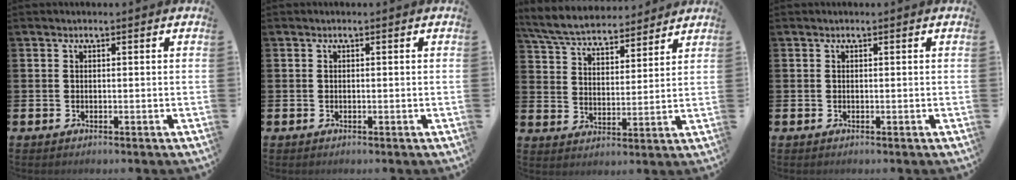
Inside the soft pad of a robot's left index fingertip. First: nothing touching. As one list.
[{"total": 0.0}, {"total": 6.4, "force": [6.2, 1.5, 1.2], "torque": [-0.056, -0.034, 0.109]}, {"total": 0.0}]